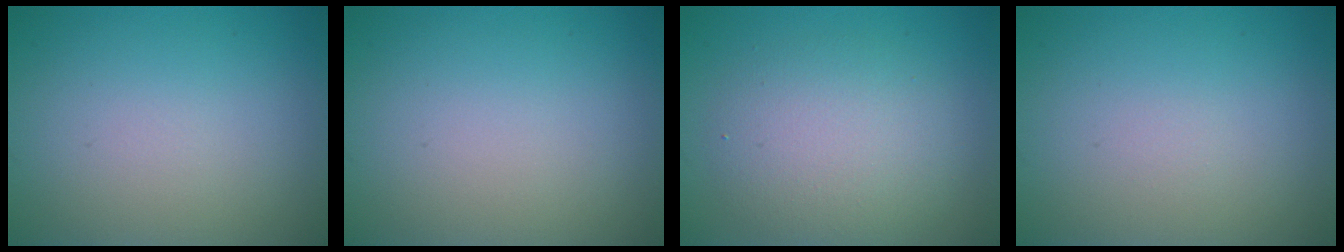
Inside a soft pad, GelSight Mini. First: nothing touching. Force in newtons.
{"total": 0.0}
{"total": 4.7, "press": 4.7, "slide": 0.2}
{"total": 0.0}